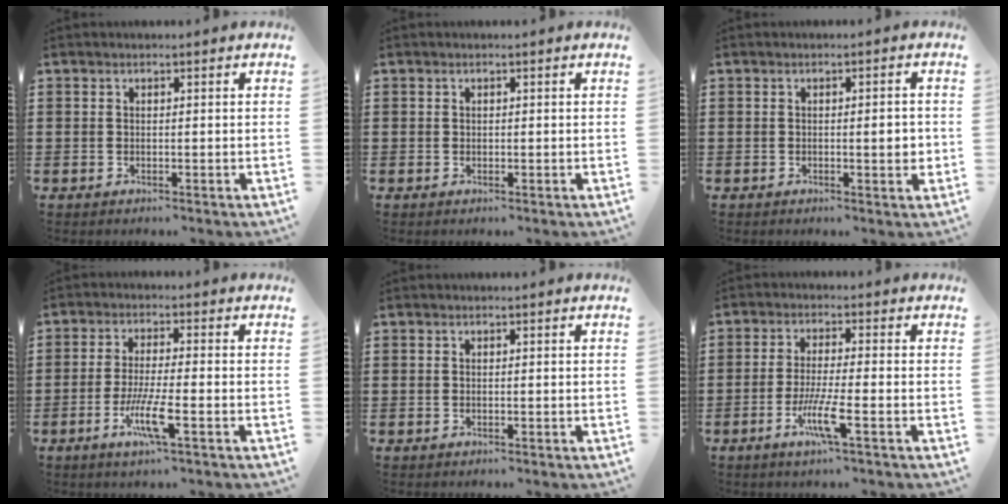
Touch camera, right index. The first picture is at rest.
{"total": 0.0}
{"total": 2.8, "force": [-0.1, 0.5, 2.8], "torque": [-0.039, -0.004, -0.004]}
{"total": 6.6, "force": [-2.7, 0.7, 6.0], "torque": [-0.118, -0.013, -0.052]}
{"total": 0.0}
{"total": 6.3, "force": [-2.8, 0.4, 5.7], "torque": [-0.113, -0.016, -0.052]}